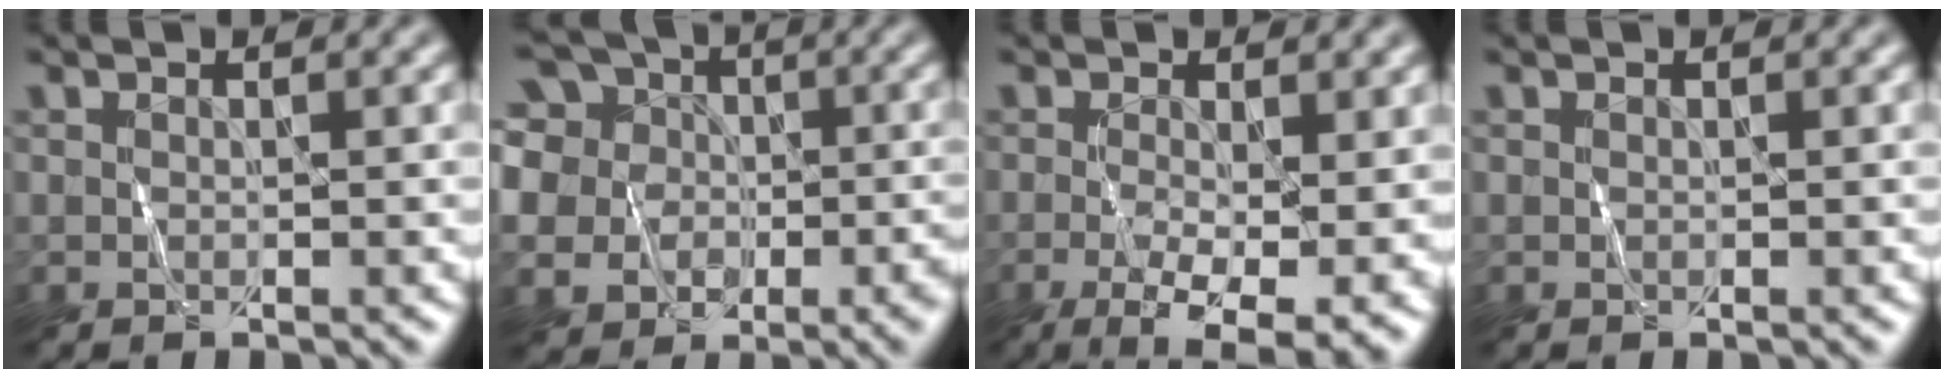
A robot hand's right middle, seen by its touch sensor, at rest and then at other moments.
{"total": 13.1, "force": [0.9, 11.5, 6.3], "torque": [-0.145, 0.015, -0.006]}
{"total": 7.7, "force": [-2.1, 2.8, 6.9], "torque": [-0.129, -0.015, -0.027]}
{"total": 0.0}